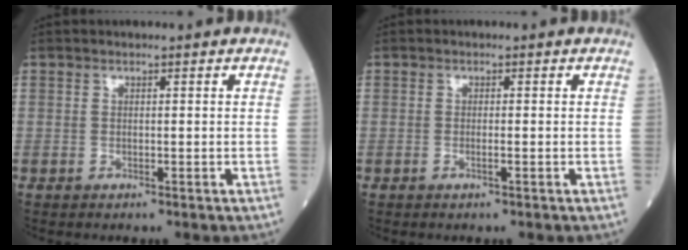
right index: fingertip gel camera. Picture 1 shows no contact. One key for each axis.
{"total": 0.8, "fx": -0.4, "fy": -0.2, "fz": 0.7, "tx": -0.015, "ty": 0.000, "tz": -0.007}